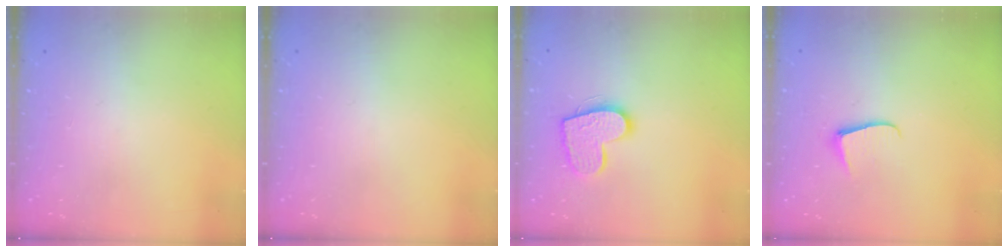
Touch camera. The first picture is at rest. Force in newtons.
{"total": 0.0}
{"total": 13.3, "press": 13.3, "slide": 0.9}
{"total": 5.7, "press": 5.7, "slide": 0.6}